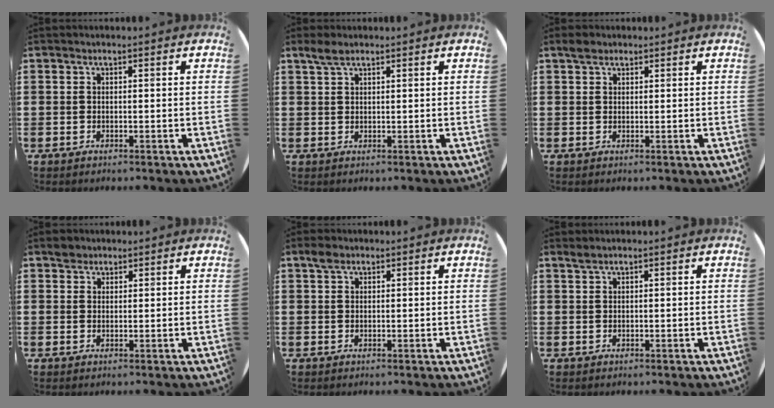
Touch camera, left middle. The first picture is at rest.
{"total": 2.0, "force": [1.6, 0.6, 1.1], "torque": [-0.024, 0.005, 0.028]}
{"total": 1.5, "force": [1.2, 0.7, 0.4], "torque": [0.005, -0.002, 0.019]}
{"total": 1.6, "force": [1.5, 0.8, 0.0], "torque": [0.005, 0.000, 0.027]}
{"total": 1.6, "force": [1.2, 0.9, 0.6], "torque": [-0.005, 0.002, 0.021]}
{"total": 0.8, "force": [0.7, 0.0, 0.2], "torque": [-0.006, 0.000, 0.014]}